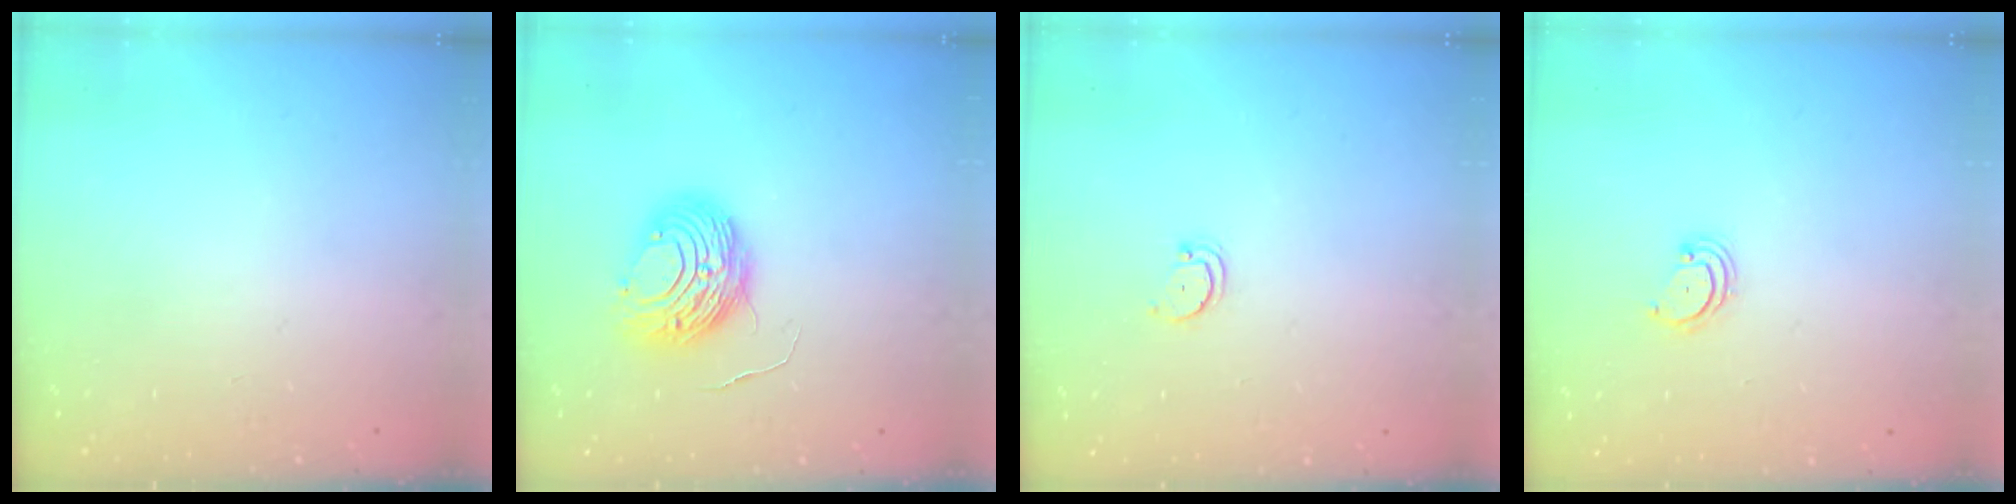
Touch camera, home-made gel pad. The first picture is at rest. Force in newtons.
{"total": 9.7, "press": 9.7, "slide": 0.6}
{"total": 2.3, "press": 2.3, "slide": 0.2}
{"total": 2.9, "press": 2.9, "slide": 0.3}